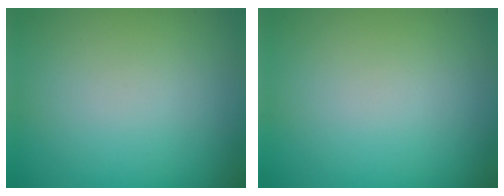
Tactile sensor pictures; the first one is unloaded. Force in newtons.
{"total": 0.0}